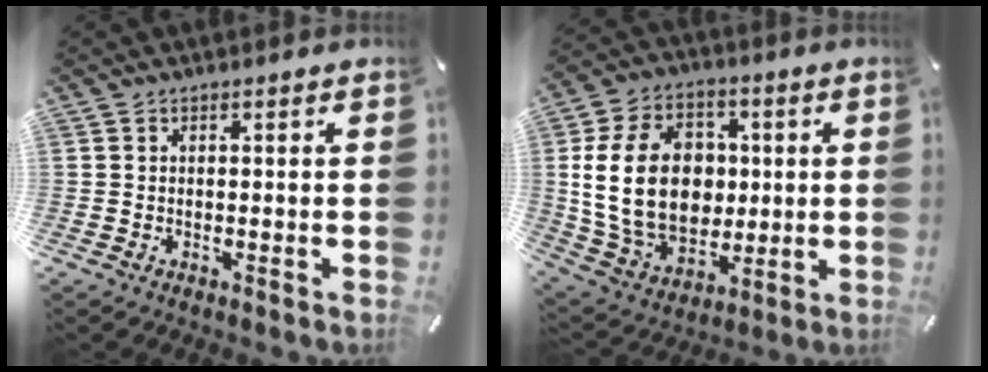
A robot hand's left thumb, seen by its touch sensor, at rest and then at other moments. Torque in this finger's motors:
{"motor_torque": [1.96, 1.97, 2.33, 0.06, 0.73]}